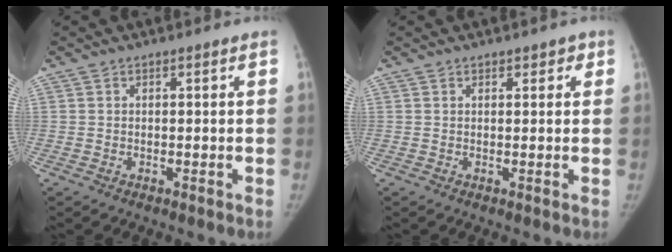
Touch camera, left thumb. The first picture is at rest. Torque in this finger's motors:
{"motor_torque": [-0.29, 0.02, -0.06, 0.05, 0.03]}